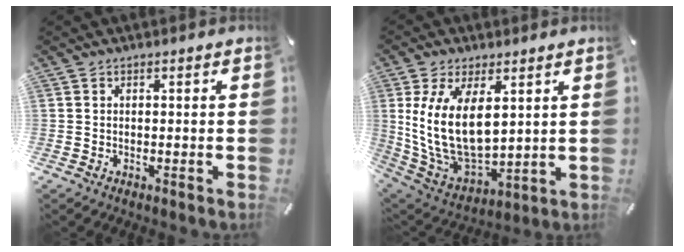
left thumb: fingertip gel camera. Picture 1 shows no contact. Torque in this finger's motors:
{"motor_torque": [2.51, 2.50, 1.98, -0.79, 0.35]}